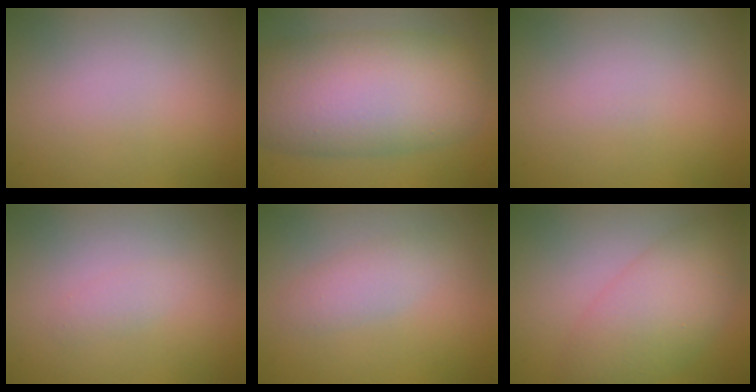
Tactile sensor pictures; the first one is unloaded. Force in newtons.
{"total": 11.5, "press": 11.5, "slide": 0.6}
{"total": 0.0}
{"total": 0.8, "press": 0.8, "slide": 0.0}
{"total": 1.9, "press": 1.9, "slide": 0.1}
{"total": 4.8, "press": 4.8, "slide": 0.2}